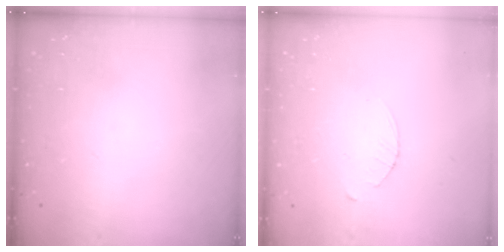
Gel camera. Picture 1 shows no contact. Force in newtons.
{"total": 2.9, "press": 2.9, "slide": 0.4}